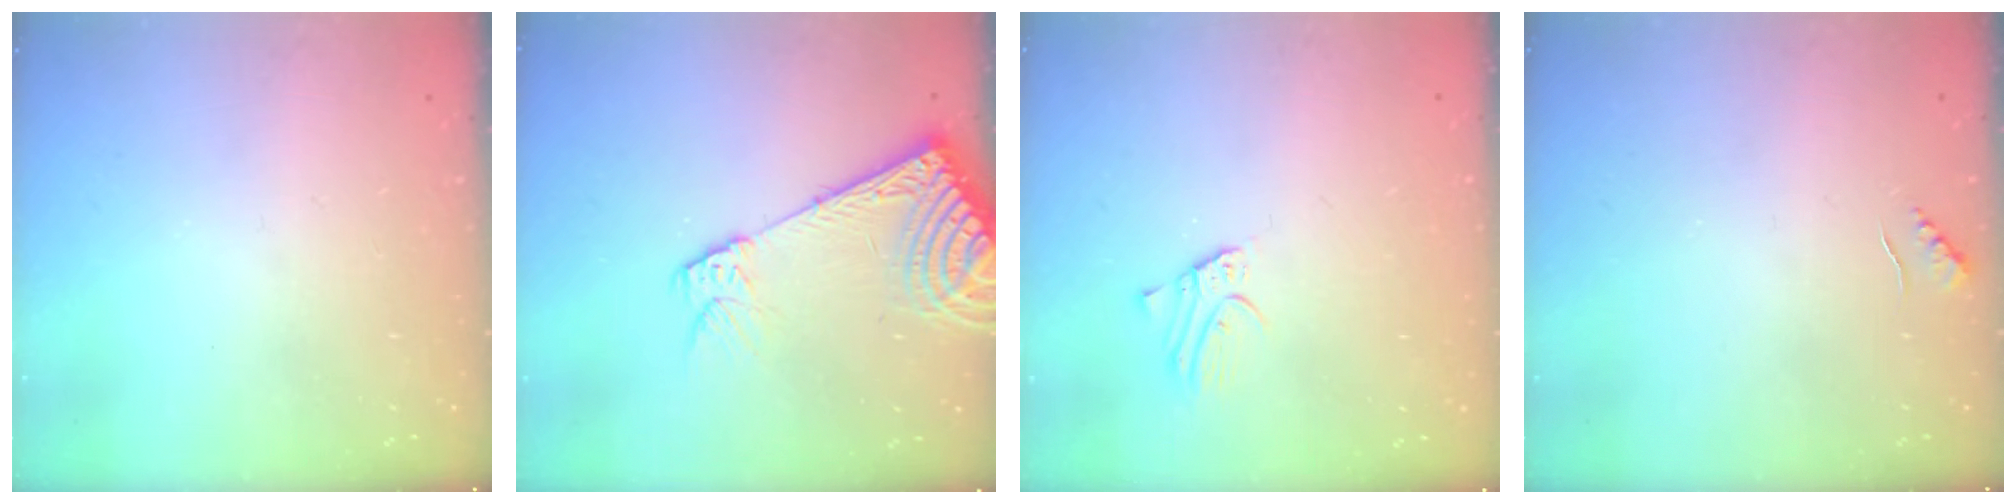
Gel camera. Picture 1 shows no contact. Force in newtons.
{"total": 13.3, "press": 13.0, "slide": 2.7}
{"total": 2.3, "press": 2.3, "slide": 0.2}
{"total": 5.2, "press": 5.1, "slide": 1.0}